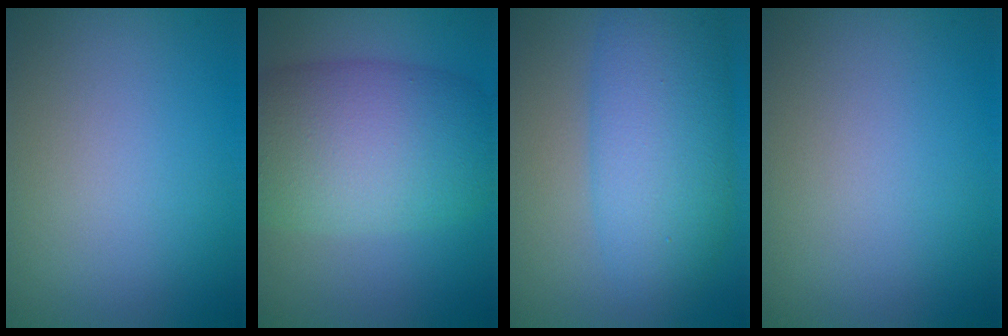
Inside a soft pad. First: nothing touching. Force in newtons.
{"total": 9.2, "press": 9.1, "slide": 0.4}
{"total": 7.7, "press": 7.7, "slide": 0.3}
{"total": 0.0}